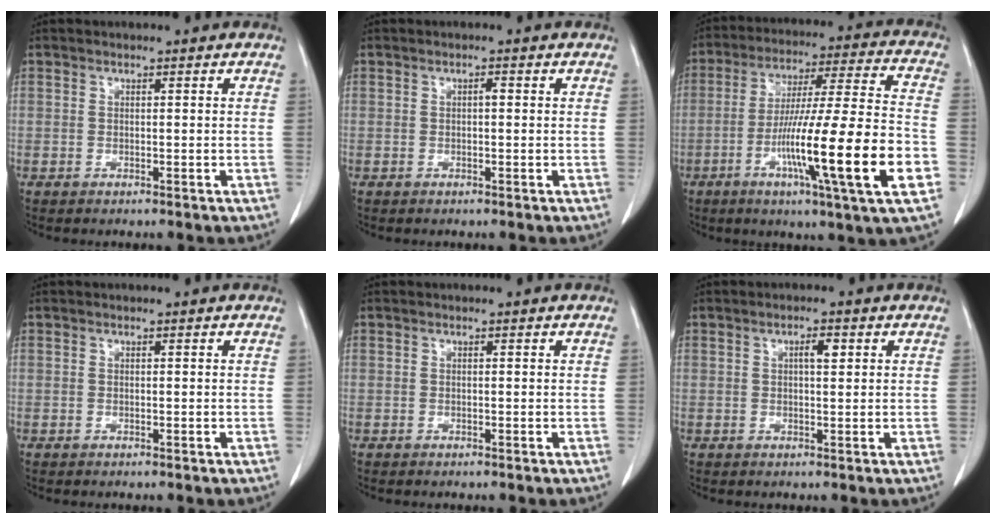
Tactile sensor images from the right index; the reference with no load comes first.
{"total": 0.7, "force": [0.0, 0.2, 0.6], "torque": [-0.012, 0.002, 0.000]}
{"total": 20.9, "force": [-6.7, -0.1, 19.8], "torque": [-0.318, -0.017, -0.113]}
{"total": 0.0}
{"total": 0.0}
{"total": 2.1, "force": [0.7, 0.5, 1.9], "torque": [-0.034, 0.001, 0.010]}